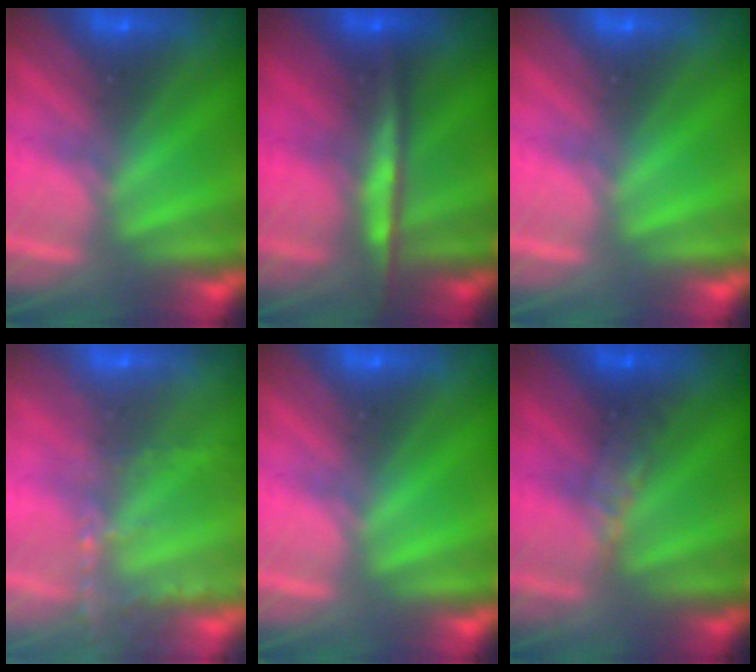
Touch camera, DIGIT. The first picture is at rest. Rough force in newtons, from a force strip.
{"total": 8.5}
{"total": 0.0}
{"total": 8.2}
{"total": 0.0}
{"total": 2.9}